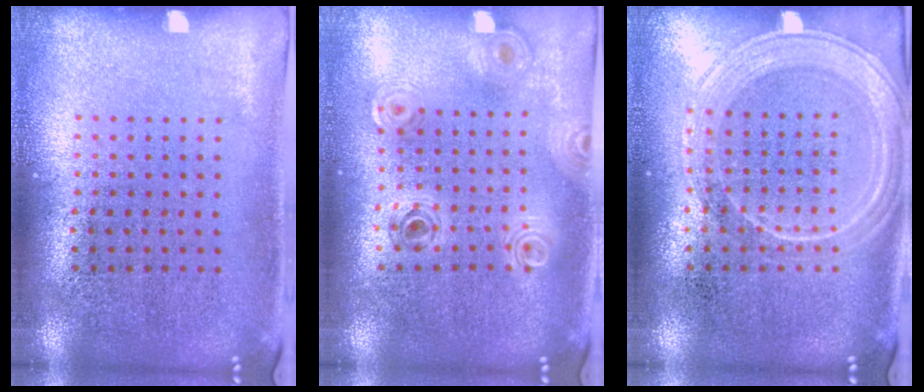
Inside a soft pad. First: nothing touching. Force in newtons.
{"total": 0.8, "press": 0.8, "slide": 0.1}
{"total": 1.8, "press": 1.8, "slide": 0.4}